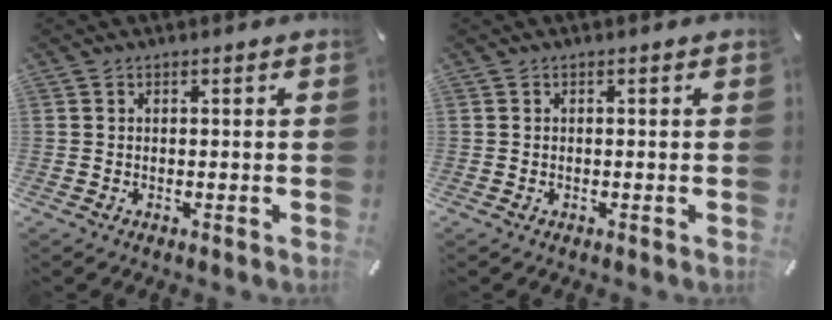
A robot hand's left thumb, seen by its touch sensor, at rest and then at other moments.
{"total": 0.0}